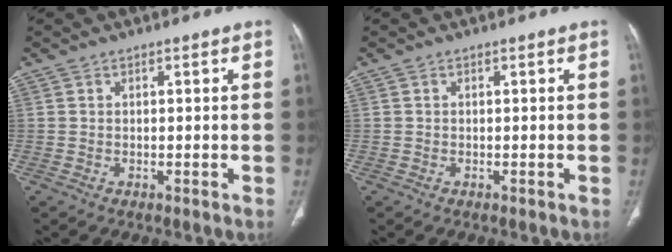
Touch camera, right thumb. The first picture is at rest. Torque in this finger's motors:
{"motor_torque": [-0.13, 0.18, -0.28, 0.09, -0.02]}